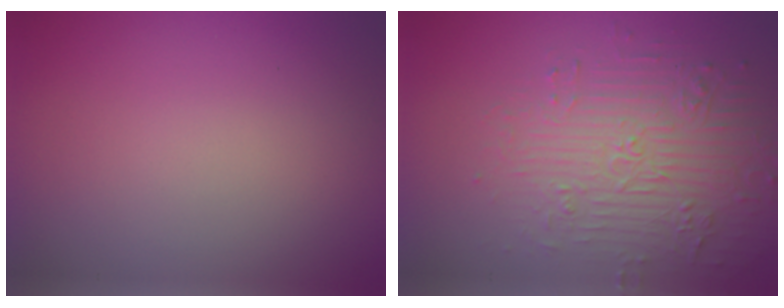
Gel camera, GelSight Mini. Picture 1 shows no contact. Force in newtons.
{"total": 4.8, "press": 4.1, "slide": 2.4}